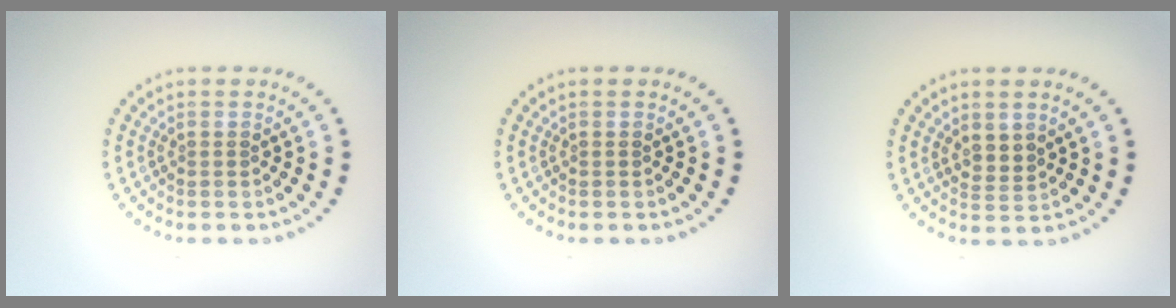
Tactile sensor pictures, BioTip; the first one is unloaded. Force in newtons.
{"total": 0.0}
{"total": 1.5, "press": 1.3, "slide": 0.9}